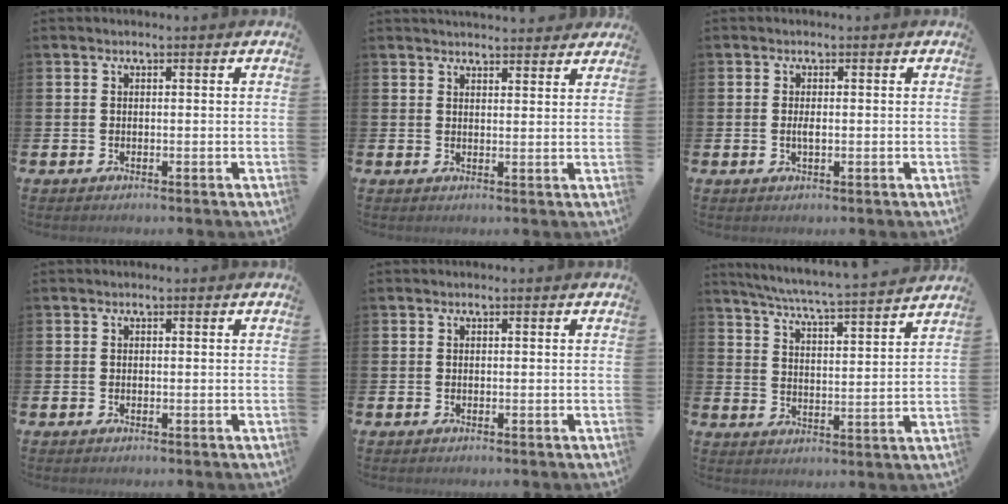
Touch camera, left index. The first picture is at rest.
{"total": 3.2, "force": [3.1, 0.6, 0.1], "torque": [0.002, -0.018, 0.055]}
{"total": 1.3, "force": [0.0, 0.5, 1.2], "torque": [-0.017, -0.001, -0.003]}
{"total": 0.0}
{"total": 0.0}
{"total": 6.1, "force": [5.8, -0.5, 1.9], "torque": [-0.058, -0.045, 0.097]}